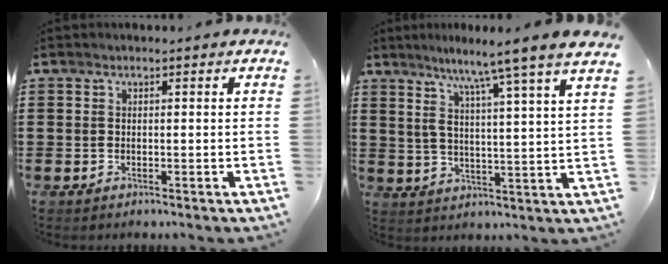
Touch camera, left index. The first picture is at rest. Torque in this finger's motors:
{"motor_torque": [1.98, -0.15, 0.99, 0.21]}